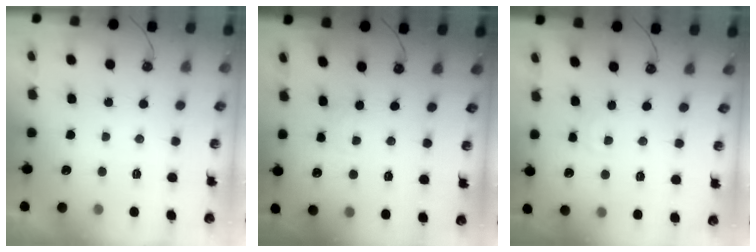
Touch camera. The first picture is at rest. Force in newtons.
{"total": 1.5, "press": 1.5, "slide": 0.3}
{"total": 2.1, "press": 2.1, "slide": 0.4}